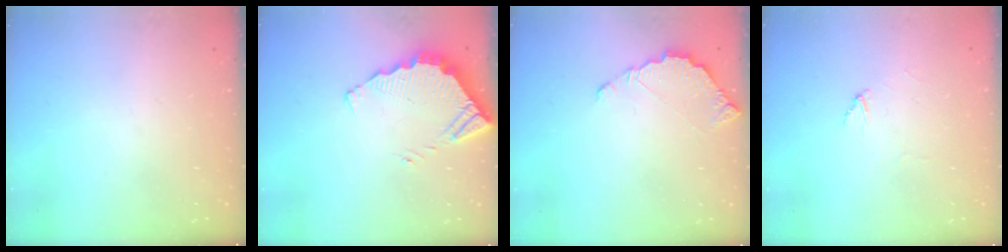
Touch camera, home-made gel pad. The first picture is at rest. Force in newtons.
{"total": 3.9, "press": 3.9, "slide": 0.2}
{"total": 5.4, "press": 5.4, "slide": 0.4}
{"total": 2.6, "press": 2.6, "slide": 0.2}